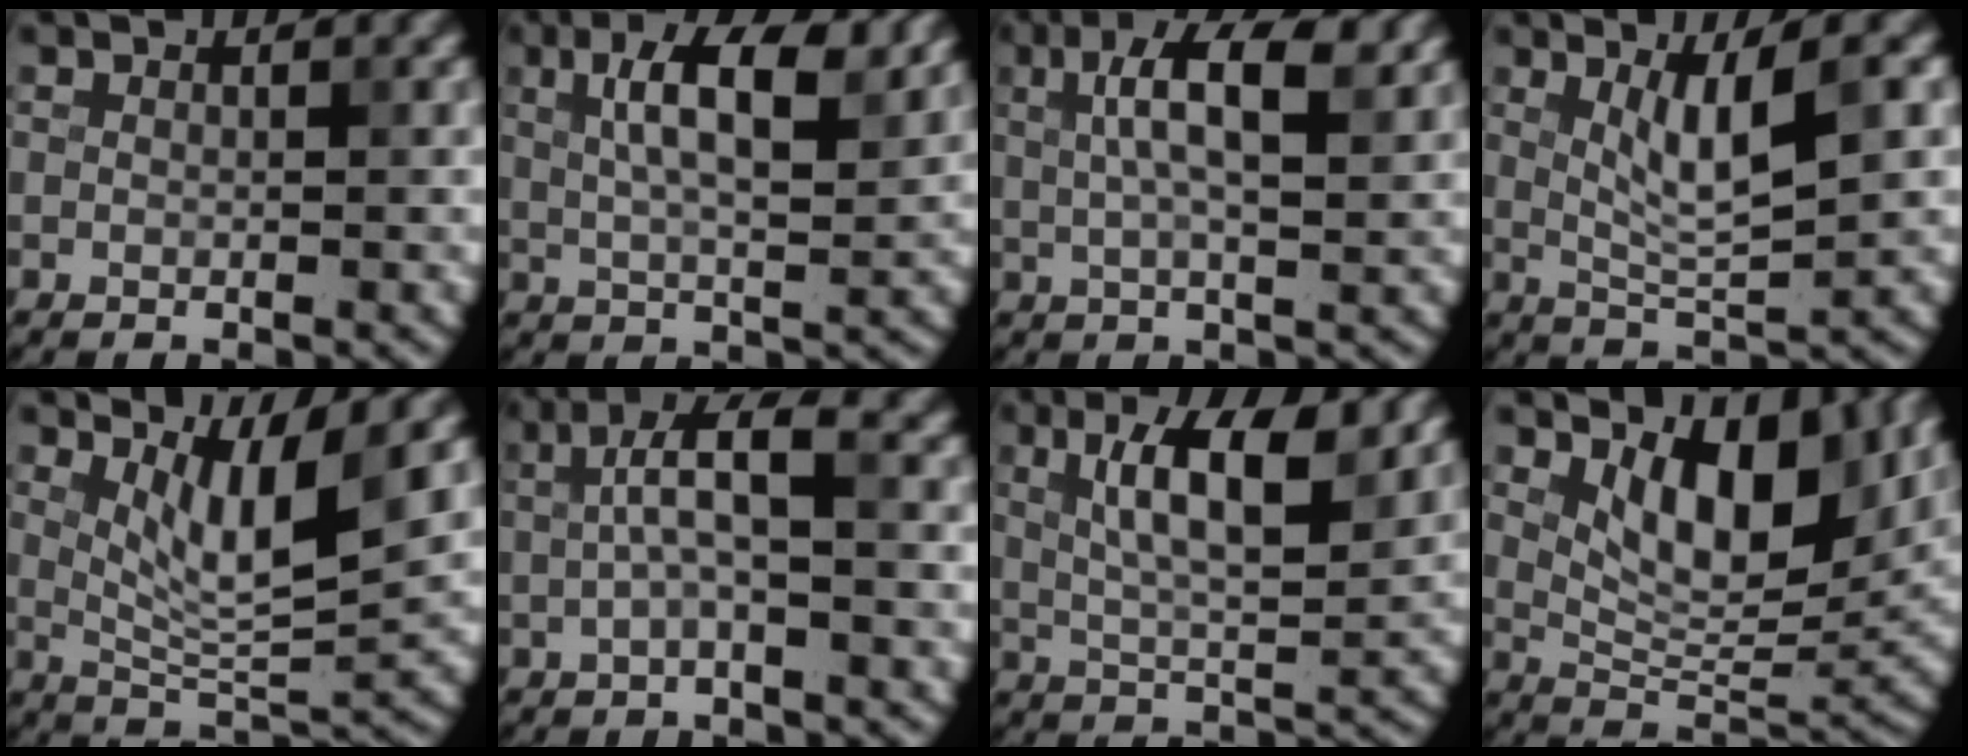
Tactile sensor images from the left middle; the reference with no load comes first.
{"total": 7.9, "force": [3.0, 2.7, 6.8], "torque": [-0.114, 0.009, 0.050]}
{"total": 6.5, "force": [2.3, 2.0, 5.7], "torque": [-0.098, 0.008, 0.037]}
{"total": 4.9, "force": [1.4, 0.9, 4.6], "torque": [-0.086, -0.005, 0.031]}
{"total": 5.8, "force": [2.6, 1.1, 5.1], "torque": [-0.094, -0.010, 0.052]}
{"total": 4.2, "force": [0.6, 1.1, 4.0], "torque": [-0.078, 0.013, 0.006]}
{"total": 8.8, "force": [3.3, 2.6, 7.7], "torque": [-0.128, 0.004, 0.058]}
{"total": 9.3, "force": [3.7, 4.4, 7.3], "torque": [-0.112, -0.014, 0.064]}